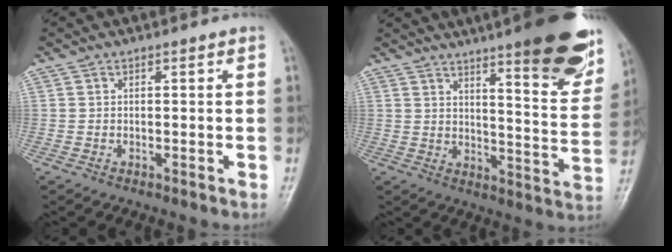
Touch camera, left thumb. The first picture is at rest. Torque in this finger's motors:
{"motor_torque": [1.09, -0.13, 1.41, -1.35, 0.08]}